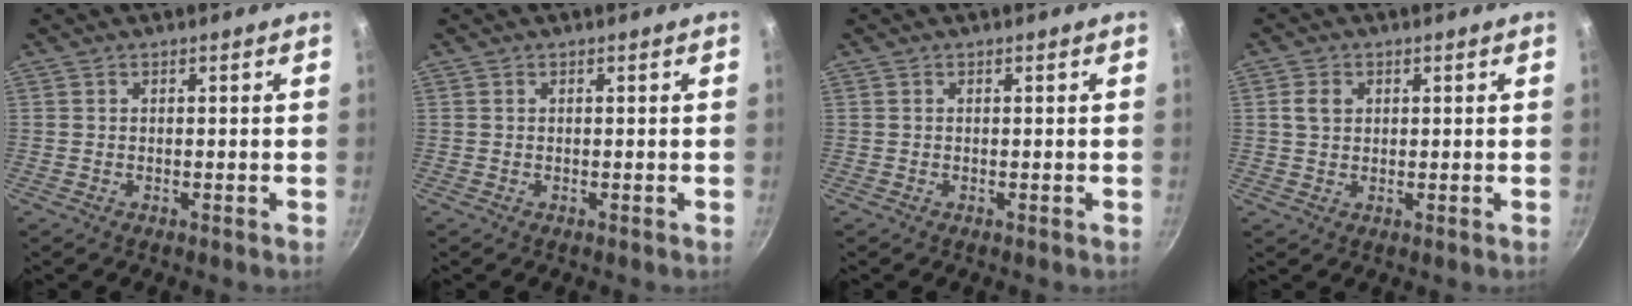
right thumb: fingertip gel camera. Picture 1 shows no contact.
{"total": 0.0}
{"total": 0.0}
{"total": 3.2, "force": [0.9, 2.5, 1.8], "torque": [-0.029, 0.002, 0.018]}